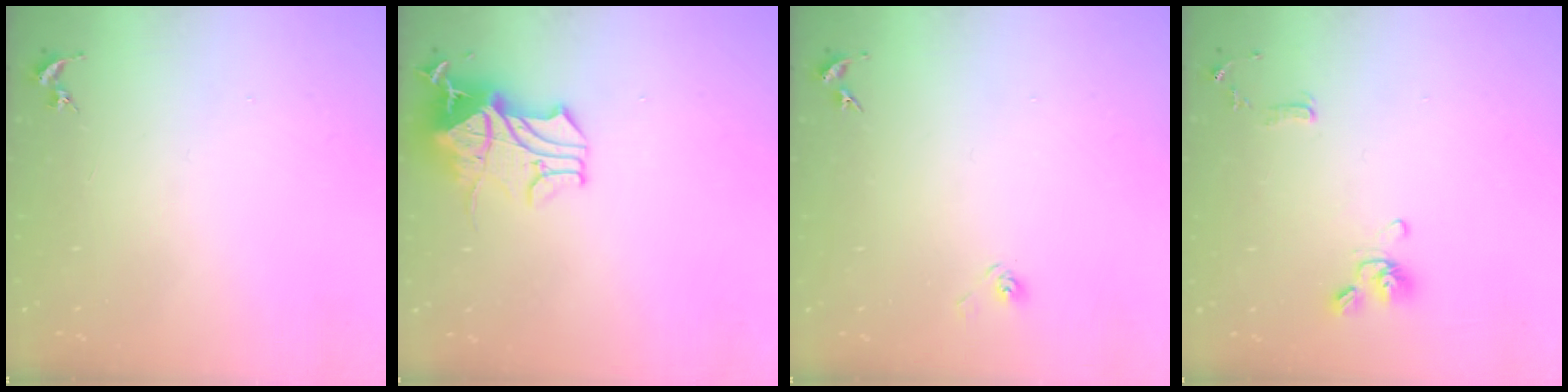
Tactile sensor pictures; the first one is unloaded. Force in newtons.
{"total": 18.0, "press": 18.0, "slide": 0.2}
{"total": 2.9, "press": 2.5, "slide": 1.5}
{"total": 10.8, "press": 10.6, "slide": 1.9}